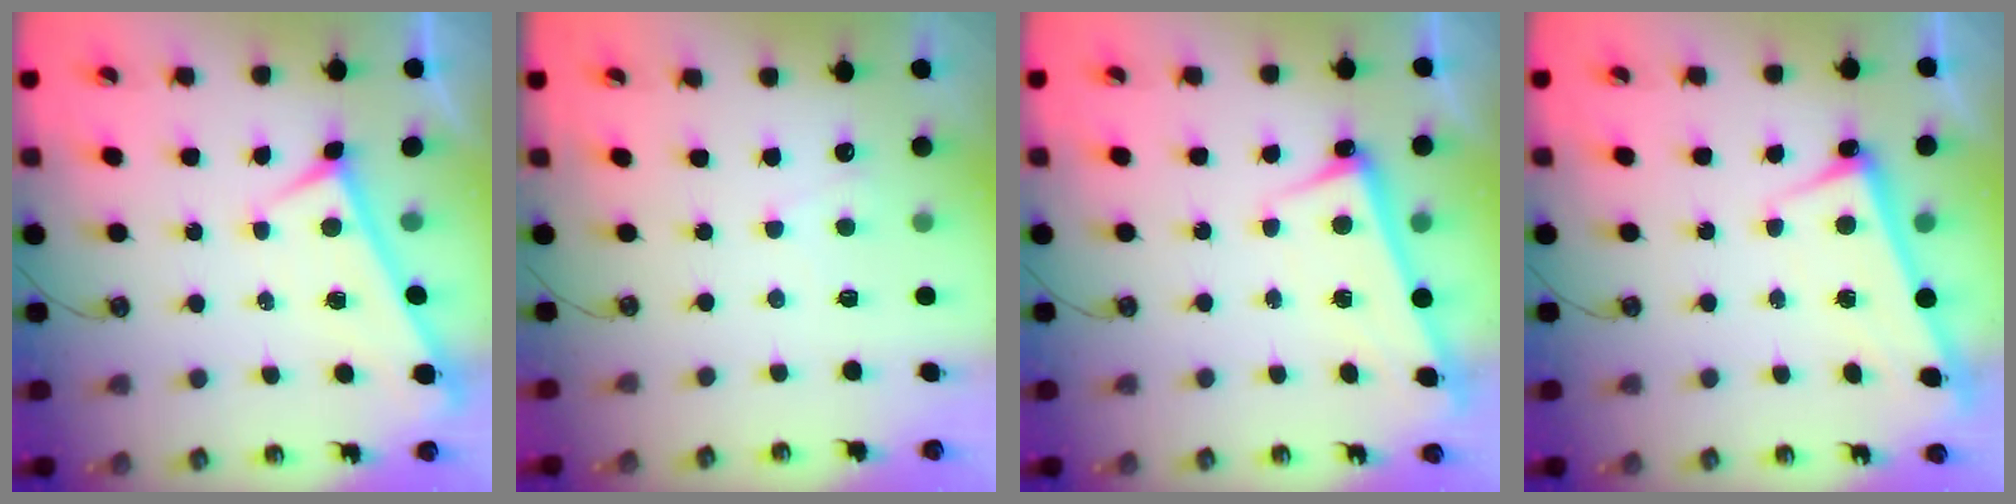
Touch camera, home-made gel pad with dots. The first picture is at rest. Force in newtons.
{"total": 2.7, "press": 2.7, "slide": 0.4}
{"total": 2.6, "press": 2.4, "slide": 1.0}
{"total": 2.7, "press": 2.6, "slide": 0.4}